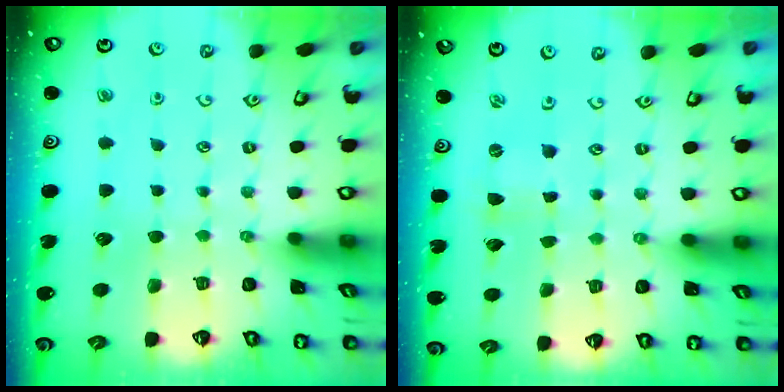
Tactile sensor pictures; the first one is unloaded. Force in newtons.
{"total": 0.0}